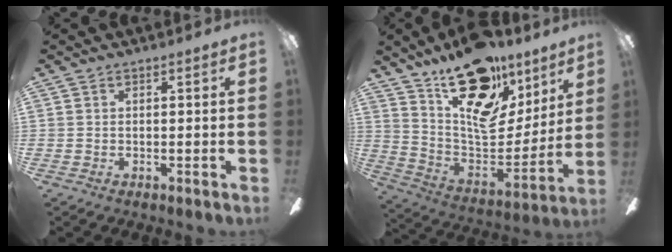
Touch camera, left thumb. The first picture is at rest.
{"total": 22.4, "force": [14.3, 11.6, 12.8], "torque": [-0.184, -0.099, 0.254]}